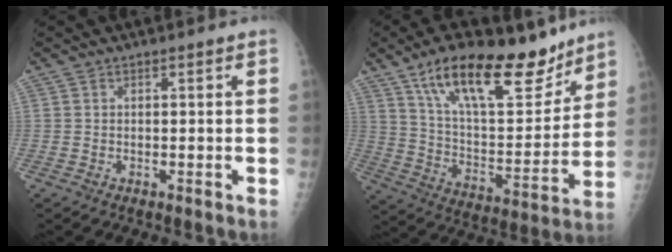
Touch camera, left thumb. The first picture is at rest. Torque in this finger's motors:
{"motor_torque": [0.68, 0.71, 1.41, -1.35, 0.16]}